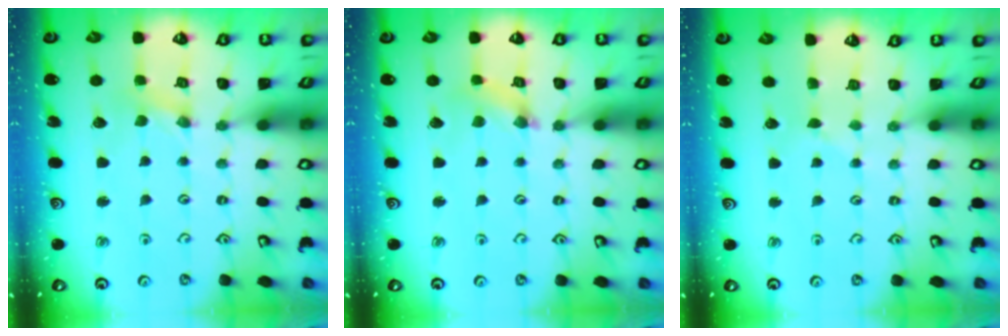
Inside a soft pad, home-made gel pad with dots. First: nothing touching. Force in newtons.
{"total": 2.4, "press": 2.4, "slide": 0.4}
{"total": 2.5, "press": 2.5, "slide": 0.4}